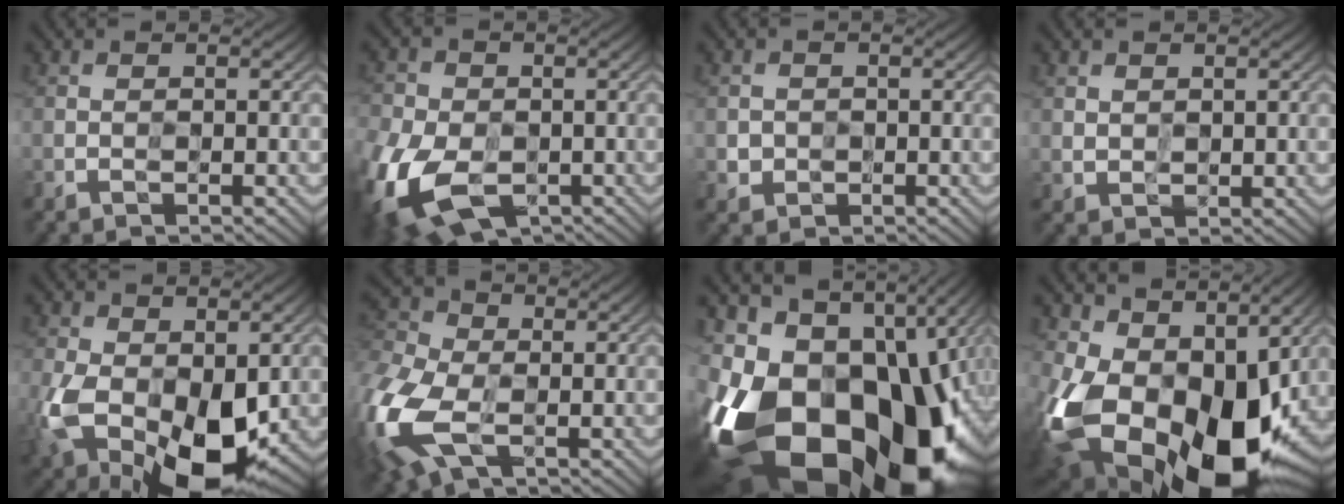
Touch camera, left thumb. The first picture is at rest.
{"total": 15.3, "force": [-6.6, 9.8, 9.6], "torque": [-0.227, -0.054, -0.102]}
{"total": 2.5, "force": [-0.5, 2.3, 0.6], "torque": [-0.004, -0.013, -0.009]}
{"total": 2.2, "force": [1.4, 1.6, 0.8], "torque": [-0.021, -0.003, 0.031]}
{"total": 14.8, "force": [-3.8, 9.1, 11.0], "torque": [-0.235, -0.062, -0.042]}
{"total": 15.1, "force": [-4.4, 9.3, 11.1], "torque": [-0.279, -0.034, -0.077]}
{"total": 23.1, "force": [-9.0, 15.3, 14.7], "torque": [-0.294, -0.066, -0.119]}
{"total": 18.2, "force": [-1.8, 12.3, 13.3], "torque": [-0.294, -0.054, -0.011]}